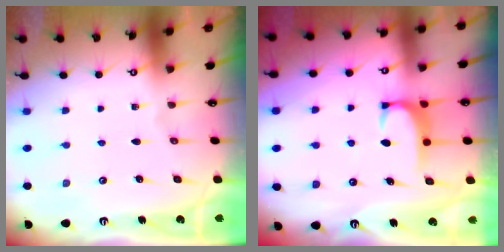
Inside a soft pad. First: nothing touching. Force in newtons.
{"total": 1.8, "press": 1.7, "slide": 0.5}